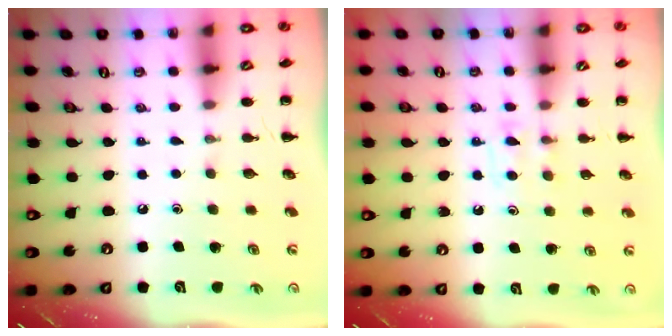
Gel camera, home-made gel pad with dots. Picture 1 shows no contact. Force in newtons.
{"total": 5.3, "press": 5.0, "slide": 1.7}